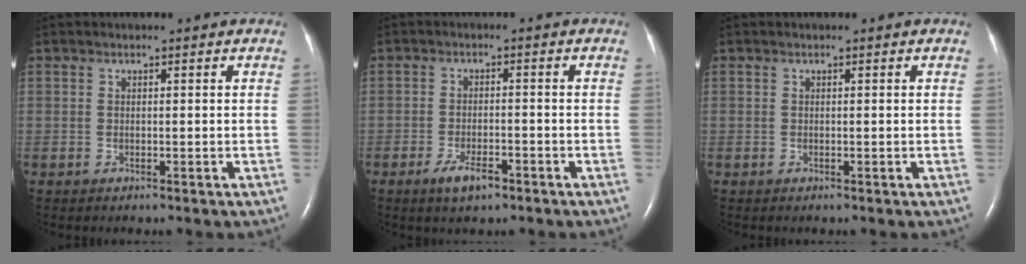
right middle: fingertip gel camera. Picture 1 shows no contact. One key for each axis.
{"total": 4.1, "fx": -2.6, "fy": 1.3, "fz": 2.9, "tx": -0.059, "ty": -0.002, "tz": -0.043}
{"total": 0.0}